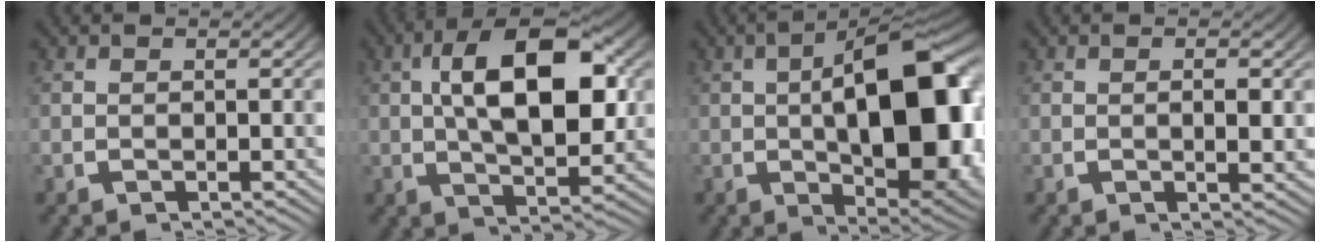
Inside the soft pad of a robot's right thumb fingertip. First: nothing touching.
{"total": 11.5, "force": [0.7, 5.7, 10.0], "torque": [-0.180, -0.013, 0.018]}
{"total": 18.3, "force": [-1.8, 8.8, 15.9], "torque": [-0.243, -0.043, -0.004]}
{"total": 1.4, "force": [-0.2, 0.4, 1.3], "torque": [-0.021, -0.004, -0.006]}